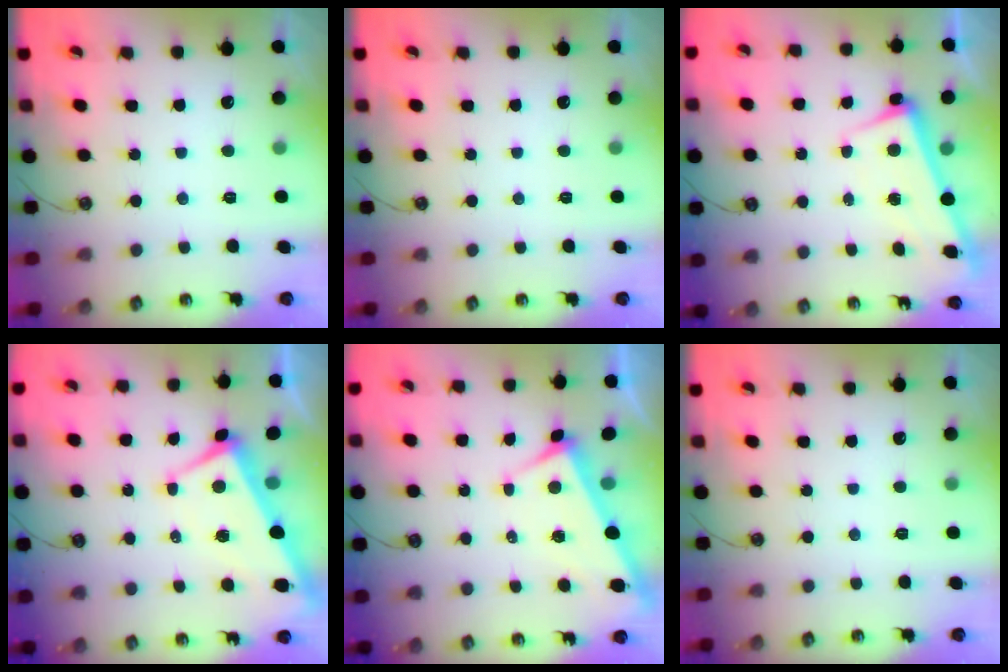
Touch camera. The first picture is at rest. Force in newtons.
{"total": 0.0}
{"total": 2.3, "press": 2.2, "slide": 0.8}
{"total": 1.7, "press": 1.5, "slide": 0.8}
{"total": 3.8, "press": 3.8, "slide": 0.2}
{"total": 0.0}